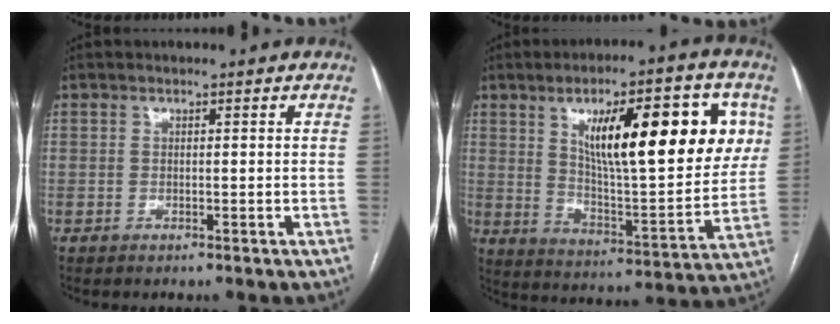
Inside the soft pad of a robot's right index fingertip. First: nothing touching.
{"total": 21.9, "force": [7.2, 5.9, 19.9], "torque": [-0.292, 0.015, 0.113]}